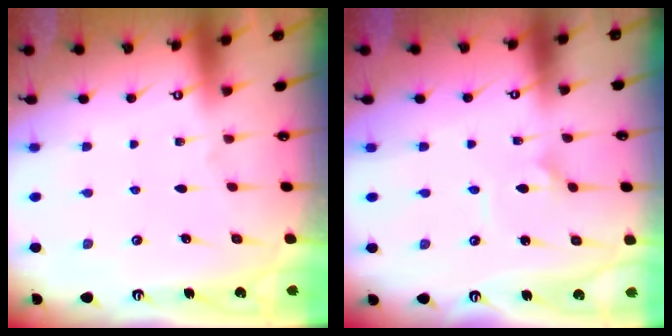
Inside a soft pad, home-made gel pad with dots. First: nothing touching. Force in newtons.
{"total": 2.1, "press": 2.1, "slide": 0.1}